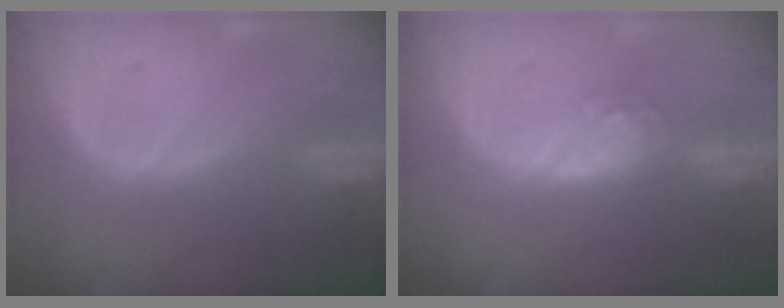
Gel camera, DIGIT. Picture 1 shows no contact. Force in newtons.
{"total": 4.1, "press": 4.1, "slide": 0.1}